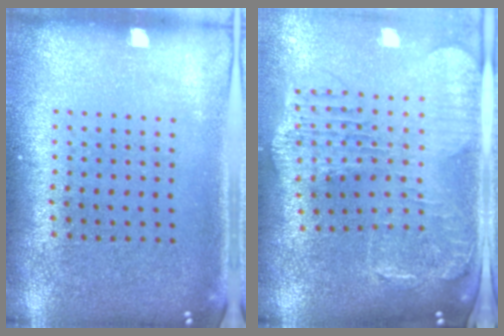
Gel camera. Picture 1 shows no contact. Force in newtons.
{"total": 2.2, "press": 2.0, "slide": 1.0}